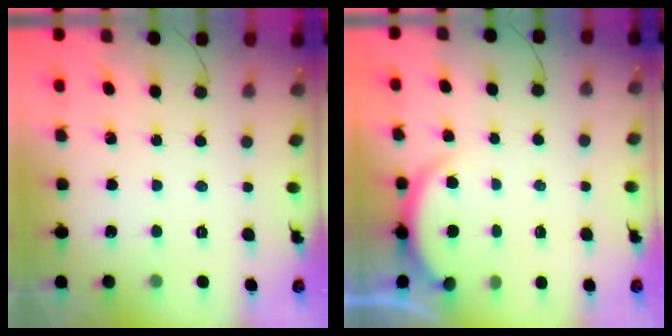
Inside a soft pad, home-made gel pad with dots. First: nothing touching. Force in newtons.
{"total": 2.2, "press": 2.2, "slide": 0.6}